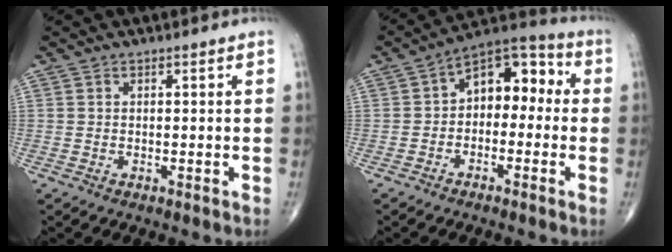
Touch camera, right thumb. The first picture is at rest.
{"total": 10.4, "force": [-0.2, 6.9, 7.9], "torque": [-0.077, 0.046, -0.025]}